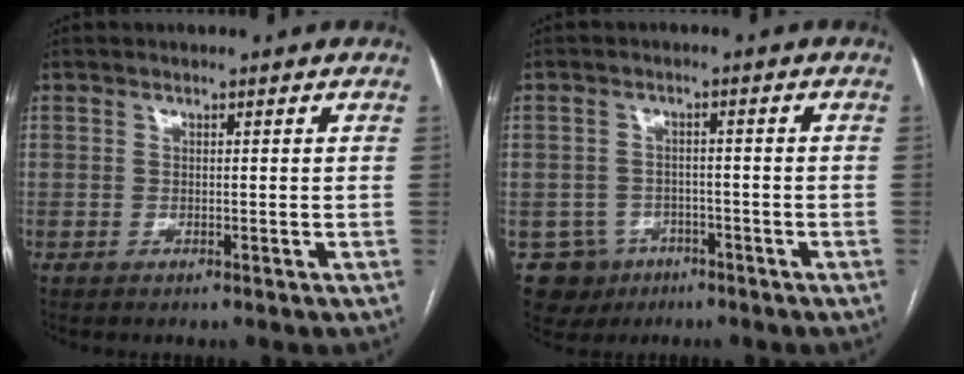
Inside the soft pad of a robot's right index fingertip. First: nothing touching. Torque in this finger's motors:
{"motor_torque": [-0.45, 0.11, -1.05, -0.21]}